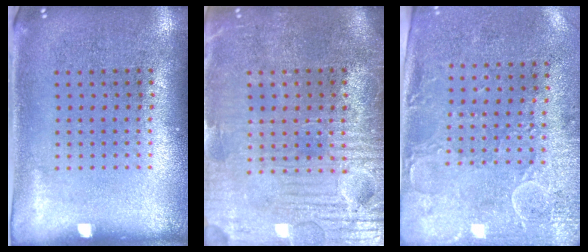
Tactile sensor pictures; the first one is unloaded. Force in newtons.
{"total": 4.0, "press": 3.7, "slide": 1.5}
{"total": 3.0, "press": 2.4, "slide": 1.8}